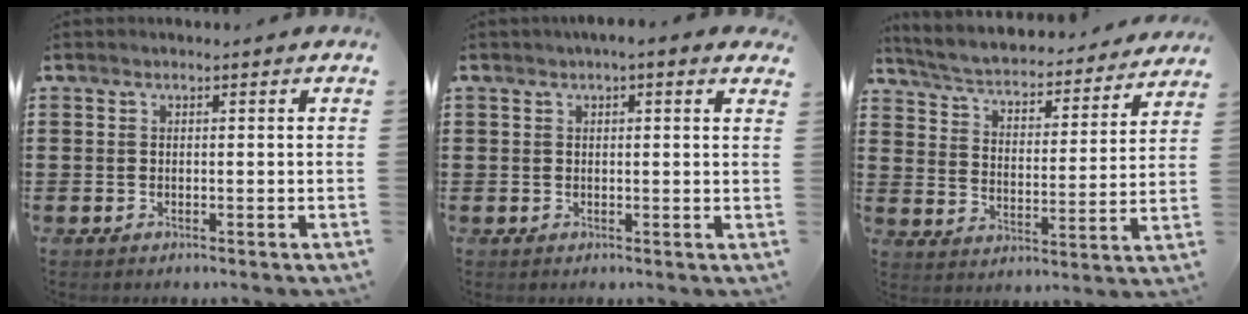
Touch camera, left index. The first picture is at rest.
{"total": 1.7, "force": [1.1, 0.1, 1.3], "torque": [-0.028, 0.001, 0.021]}
{"total": 3.7, "force": [3.6, 0.0, 1.1], "torque": [-0.042, -0.035, 0.052]}